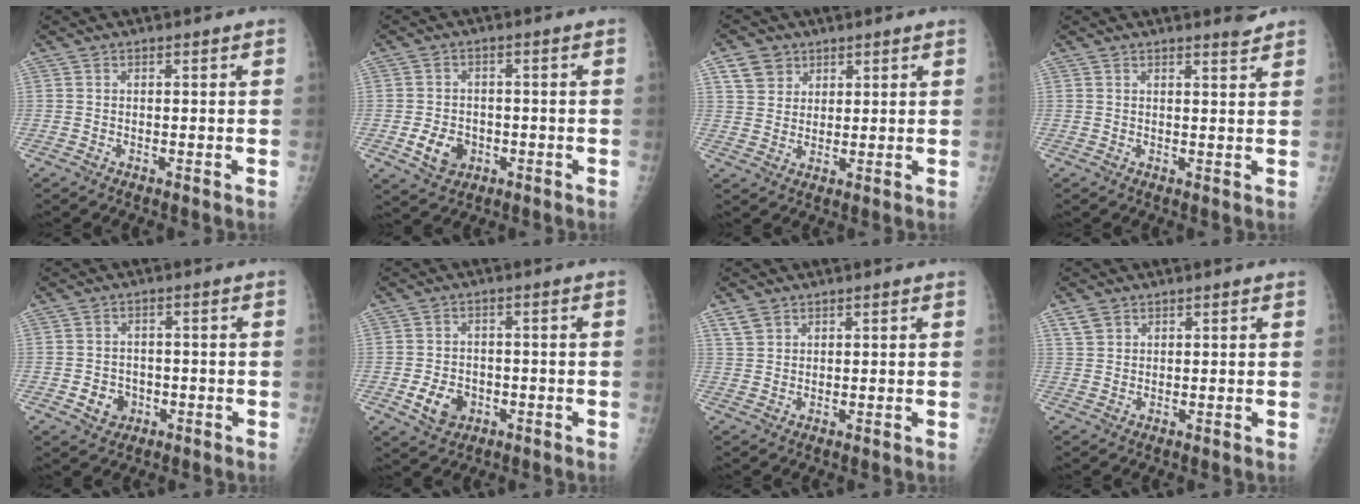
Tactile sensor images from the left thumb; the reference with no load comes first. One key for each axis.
{"total": 6.2, "fx": -2.0, "fy": 4.9, "fz": 3.2, "tx": -0.040, "ty": 0.009, "tz": -0.028}
{"total": 5.5, "fx": 3.0, "fy": 4.3, "fz": 1.5, "tx": -0.007, "ty": -0.014, "tz": 0.058}
{"total": 1.8, "fx": 1.7, "fy": -0.1, "fz": 0.7, "tx": -0.006, "ty": -0.017, "tz": 0.025}
{"total": 4.4, "fx": -1.4, "fy": 3.8, "fz": 1.7, "tx": -0.007, "ty": 0.008, "tz": -0.017}
{"total": 6.0, "fx": -2.0, "fy": 4.7, "fz": 3.2, "tx": -0.041, "ty": 0.009, "tz": -0.027}
{"total": 2.6, "fx": 1.9, "fy": 1.7, "fz": 0.8, "tx": -0.007, "ty": -0.005, "tz": 0.038}
{"total": 2.6, "fx": 1.7, "fy": 1.7, "fz": 0.9, "tx": -0.008, "ty": -0.005, "tz": 0.035}